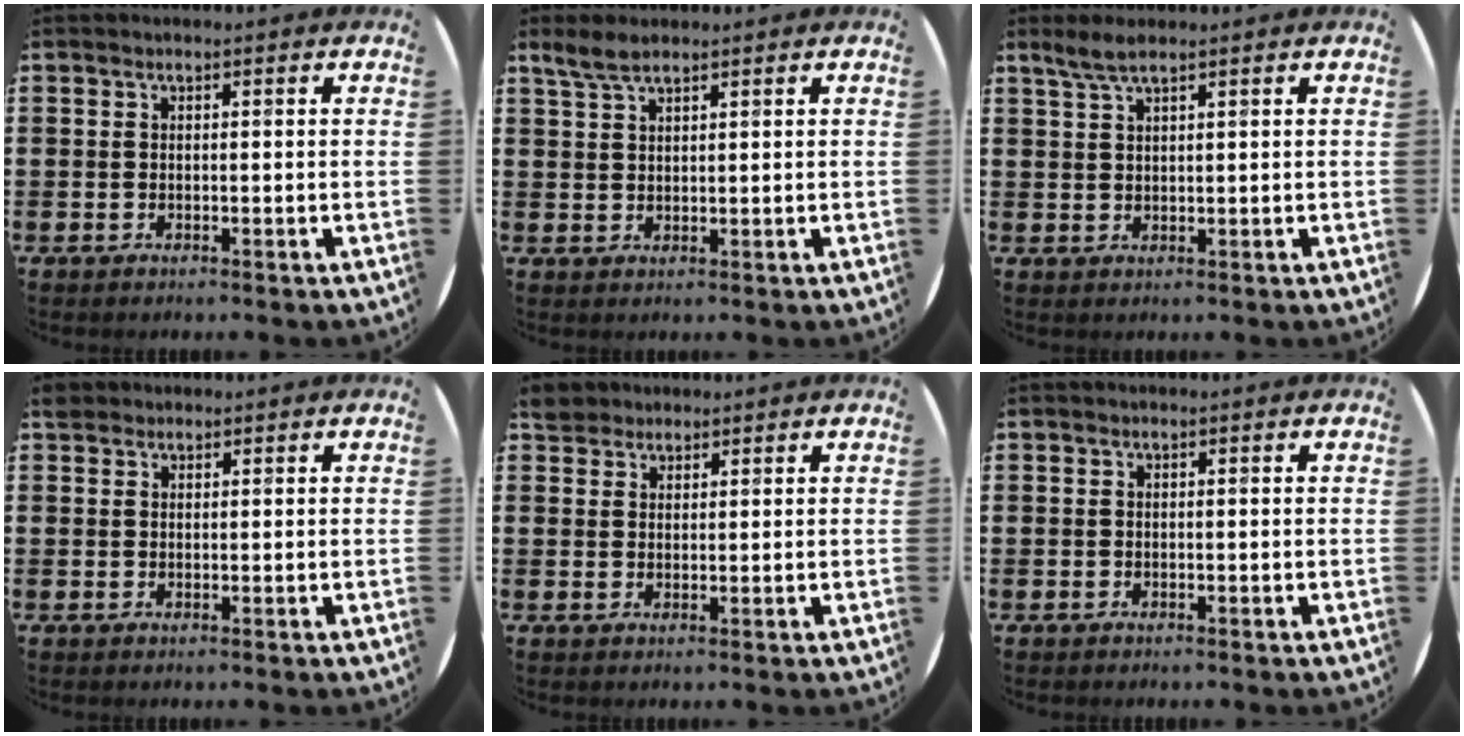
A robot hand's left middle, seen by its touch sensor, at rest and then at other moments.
{"total": 3.1, "force": [2.5, 0.8, 1.7], "torque": [-0.037, 0.003, 0.046]}
{"total": 2.8, "force": [2.1, 0.4, 1.8], "torque": [-0.038, 0.003, 0.038]}
{"total": 1.3, "force": [1.2, 0.6, 0.1], "torque": [0.004, 0.000, 0.021]}
{"total": 3.0, "force": [2.7, 1.3, 0.3], "torque": [-0.006, 0.001, 0.052]}
{"total": 0.0}